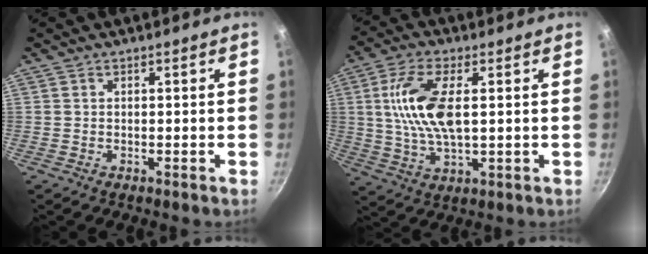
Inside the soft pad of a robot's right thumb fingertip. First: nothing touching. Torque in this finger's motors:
{"motor_torque": [-0.58, 1.48, 1.45, 0.49, 0.14]}